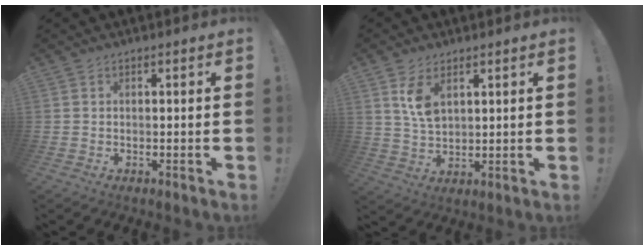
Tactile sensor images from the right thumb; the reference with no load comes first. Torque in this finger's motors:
{"motor_torque": [0.07, 0.11, 0.12, 0.16, -0.01]}